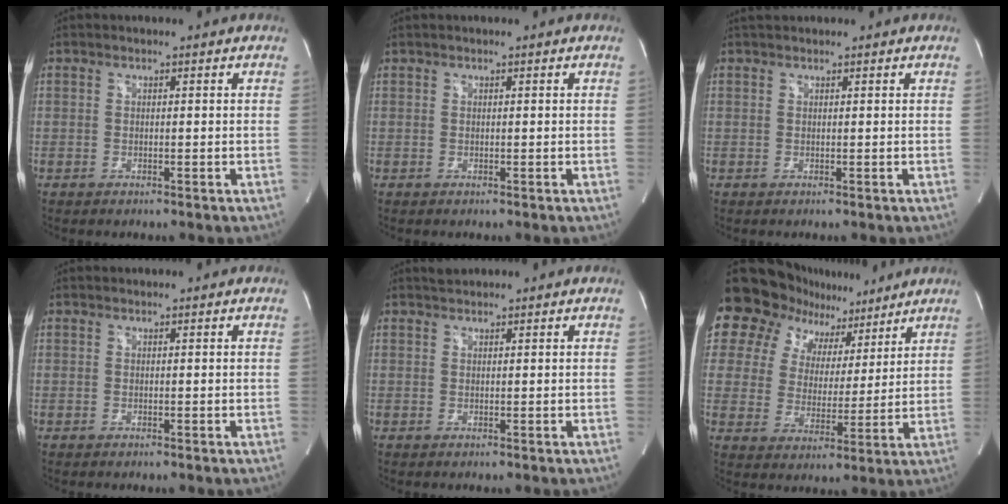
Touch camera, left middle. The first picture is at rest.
{"total": 0.0}
{"total": 1.6, "force": [1.5, 0.5, 0.5], "torque": [-0.012, 0.023, 0.028]}
{"total": 0.0}
{"total": 1.1, "force": [1.1, 0.3, 0.1], "torque": [-0.011, 0.011, 0.022]}
{"total": 18.8, "force": [13.1, 12.2, 5.8], "torque": [-0.130, 0.050, 0.204]}